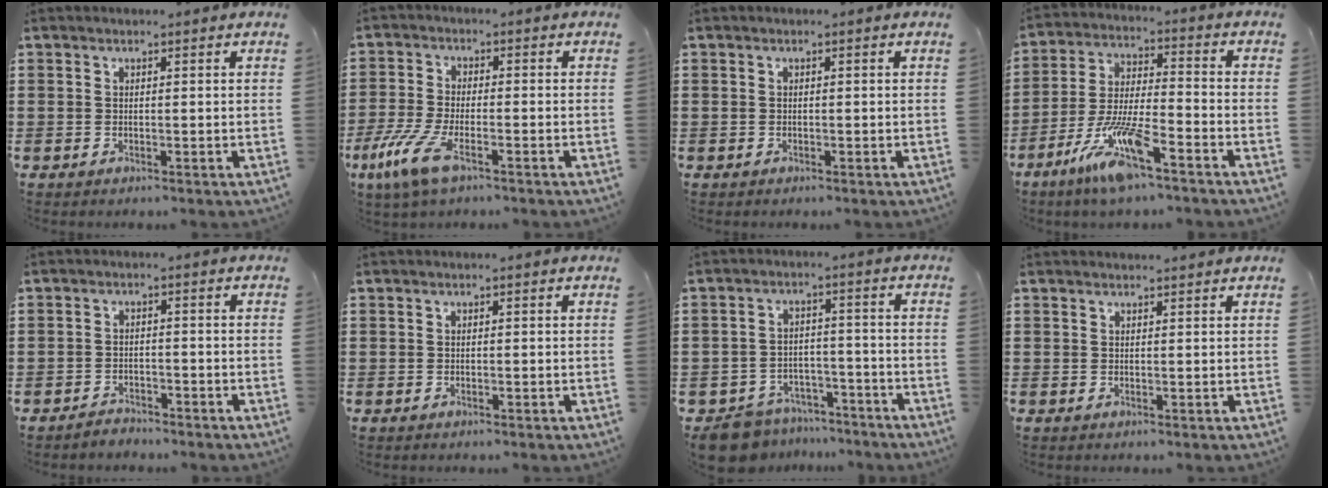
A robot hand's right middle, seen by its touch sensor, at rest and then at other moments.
{"total": 7.3, "force": [-4.0, 2.3, 5.6], "torque": [-0.140, -0.015, -0.081]}
{"total": 0.0}
{"total": 10.5, "force": [-7.0, 1.6, 7.6], "torque": [-0.165, -0.006, -0.137]}
{"total": 2.4, "force": [-2.4, 0.4, -0.2], "torque": [-0.004, 0.002, -0.053]}
{"total": 0.0}
{"total": 7.7, "force": [-7.4, 1.7, 1.1], "torque": [-0.034, 0.017, -0.149]}
{"total": 0.9, "force": [0.9, 0.0, 0.1], "torque": [-0.005, -0.002, 0.018]}